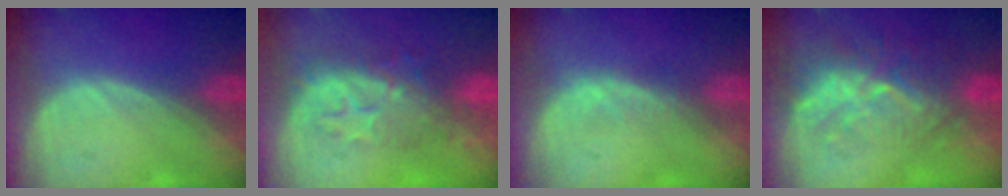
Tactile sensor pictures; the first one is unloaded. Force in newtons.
{"total": 8.4, "press": 8.2, "slide": 2.0}
{"total": 1.5, "press": 1.5, "slide": 0.2}
{"total": 9.3, "press": 8.6, "slide": 3.5}